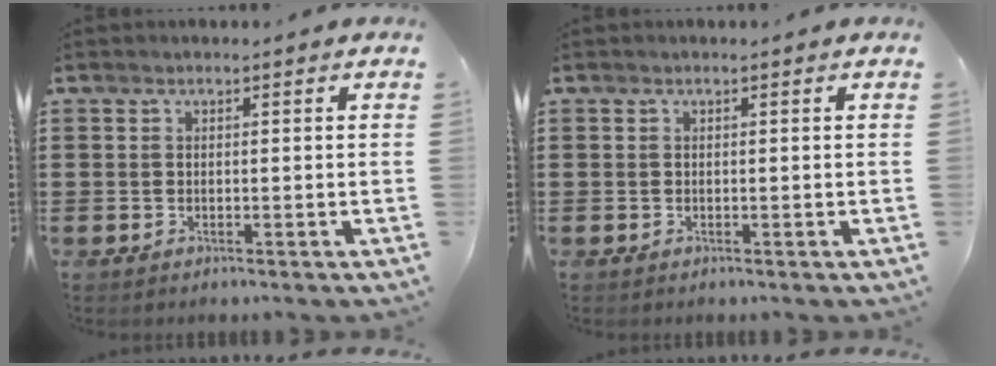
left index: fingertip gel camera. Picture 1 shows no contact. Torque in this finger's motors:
{"motor_torque": [0.00, 0.00, 0.00, 0.00]}